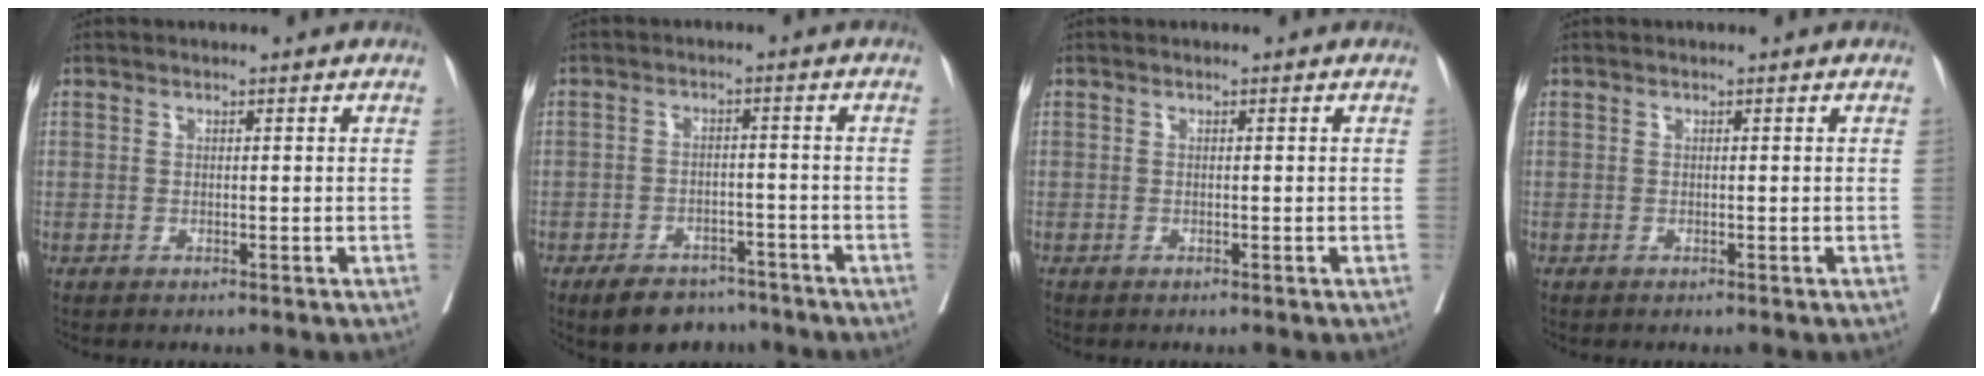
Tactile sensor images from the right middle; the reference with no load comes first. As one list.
[{"total": 7.9, "force": [-6.3, 4.0, 2.6], "torque": [-0.034, 0.006, -0.092]}, {"total": 0.0}, {"total": 0.0}]